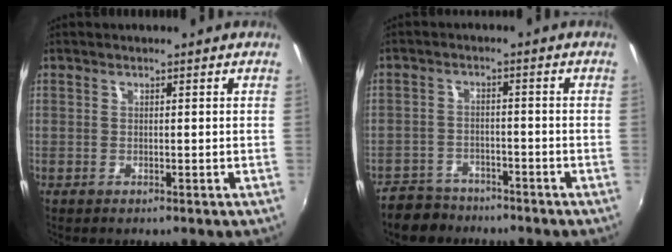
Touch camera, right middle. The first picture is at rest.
{"total": 7.5, "force": [-6.3, 3.6, 1.6], "torque": [-0.056, 0.004, -0.103]}